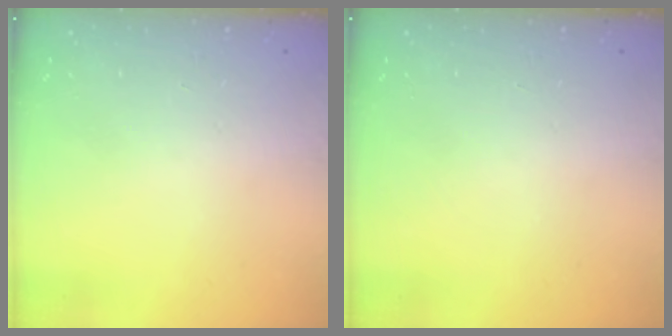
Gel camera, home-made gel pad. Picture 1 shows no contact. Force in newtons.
{"total": 0.0}